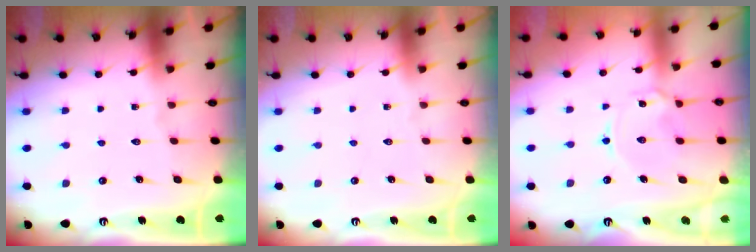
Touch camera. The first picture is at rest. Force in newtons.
{"total": 0.0}
{"total": 2.6, "press": 2.6, "slide": 0.4}